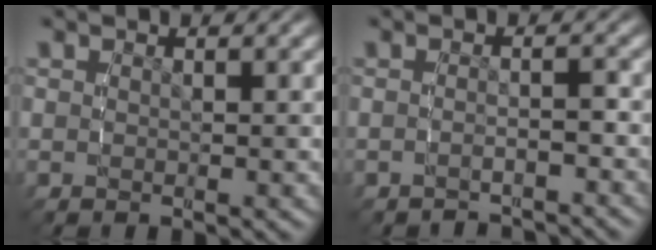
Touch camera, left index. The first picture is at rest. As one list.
[{"total": 2.9, "force": [-2.8, 0.8, 0.1], "torque": [-0.013, -0.003, -0.045]}]